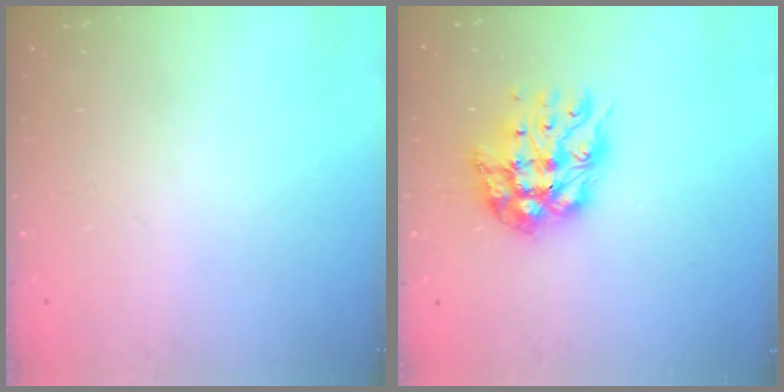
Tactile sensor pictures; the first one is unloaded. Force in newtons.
{"total": 13.4, "press": 13.3, "slide": 1.2}